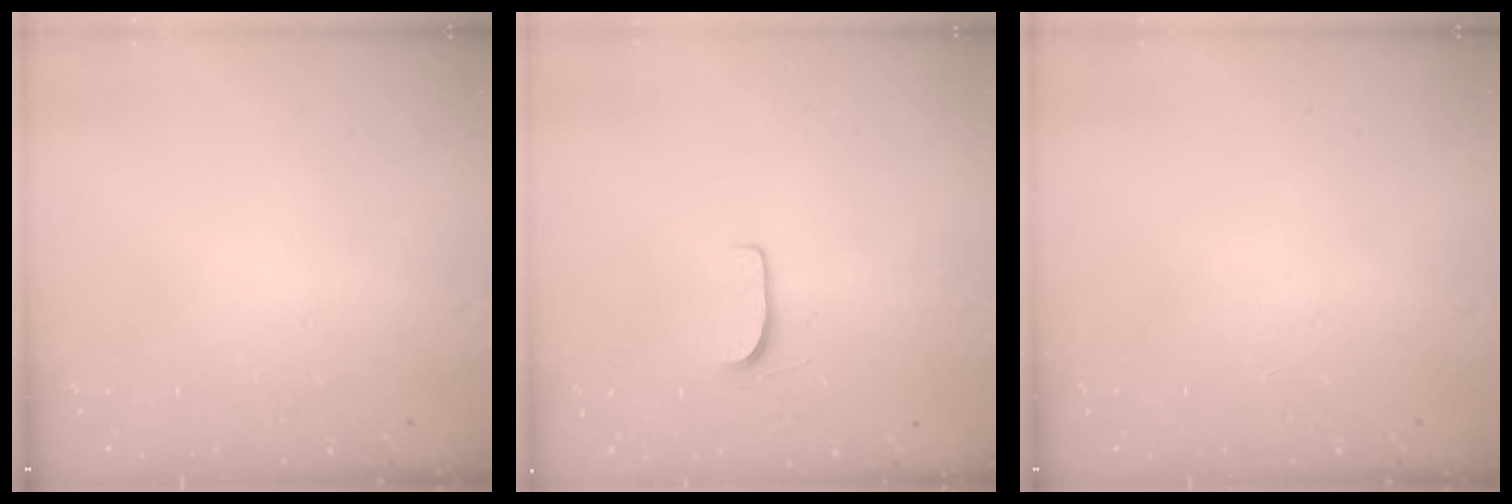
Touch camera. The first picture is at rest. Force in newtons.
{"total": 5.8, "press": 5.8, "slide": 0.4}
{"total": 0.0}